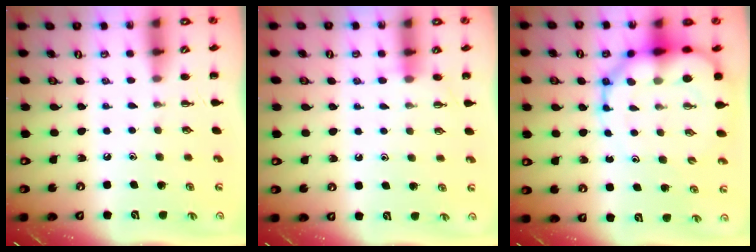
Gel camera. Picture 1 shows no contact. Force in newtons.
{"total": 4.3, "press": 4.1, "slide": 1.2}
{"total": 14.1, "press": 13.6, "slide": 3.9}